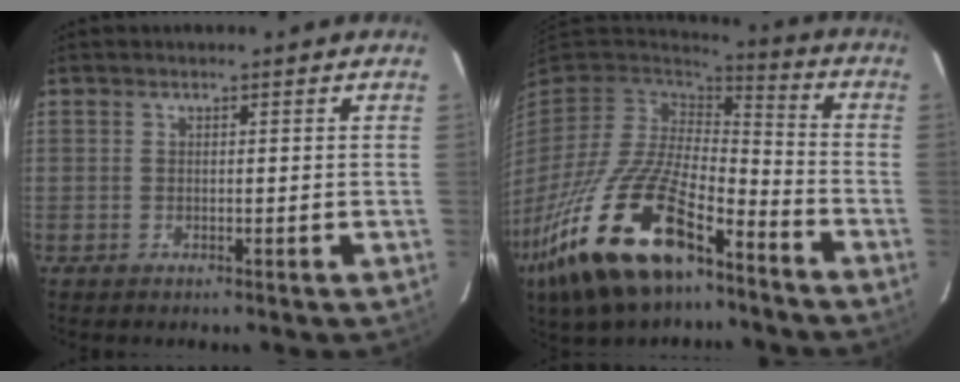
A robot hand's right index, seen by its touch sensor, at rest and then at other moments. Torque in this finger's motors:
{"motor_torque": [2.14, 0.00, 1.06, 0.21]}